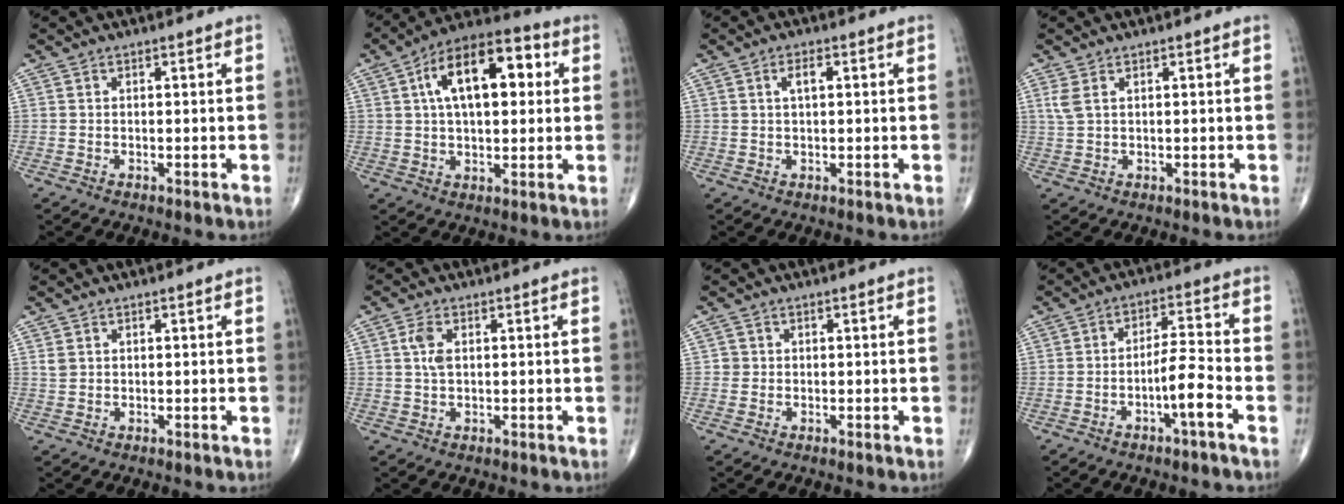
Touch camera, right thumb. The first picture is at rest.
{"total": 16.9, "force": [4.2, 8.4, 14.0], "torque": [-0.206, 0.024, 0.060]}
{"total": 2.7, "force": [0.8, 1.1, 2.3], "torque": [-0.043, 0.003, 0.015]}
{"total": 2.3, "force": [1.1, 0.9, 1.8], "torque": [-0.047, 0.007, 0.031]}
{"total": 1.3, "force": [0.6, 1.0, 0.6], "torque": [-0.008, 0.001, 0.014]}
{"total": 3.4, "force": [0.8, 1.8, 2.8], "torque": [-0.066, 0.002, 0.014]}
{"total": 1.1, "force": [0.0, 1.1, 0.1], "torque": [0.007, 0.004, -0.001]}
{"total": 6.6, "force": [-3.0, 0.6, 5.8], "torque": [-0.107, 0.028, -0.053]}